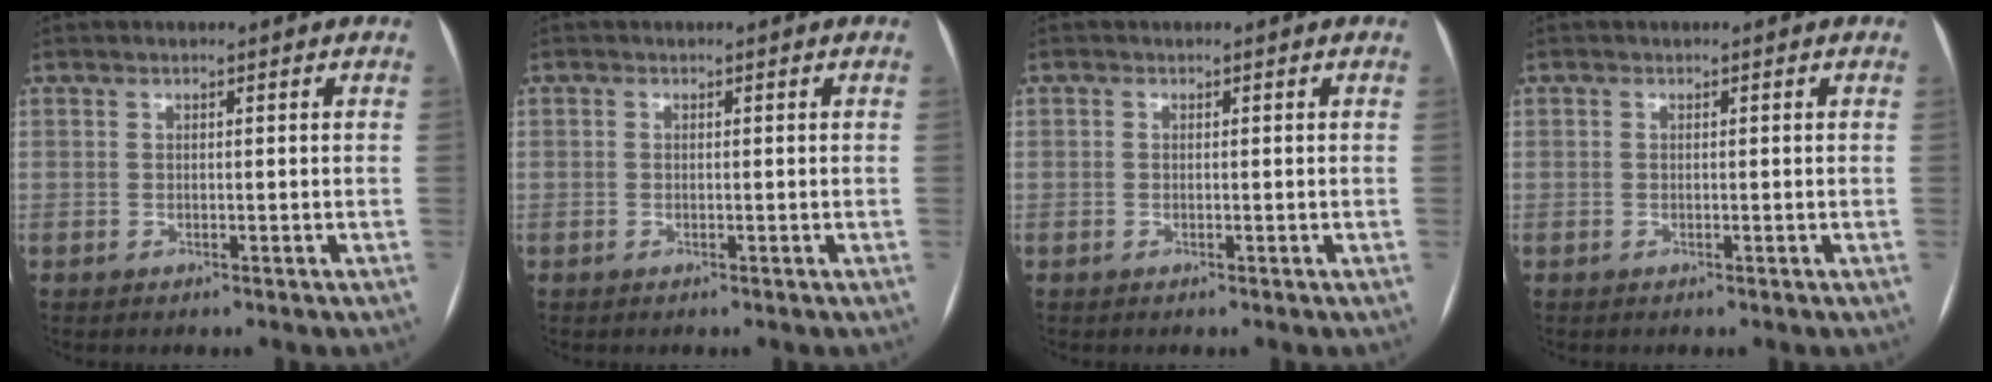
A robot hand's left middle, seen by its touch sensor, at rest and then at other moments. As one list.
[{"total": 0.0}, {"total": 0.0}, {"total": 0.0}]